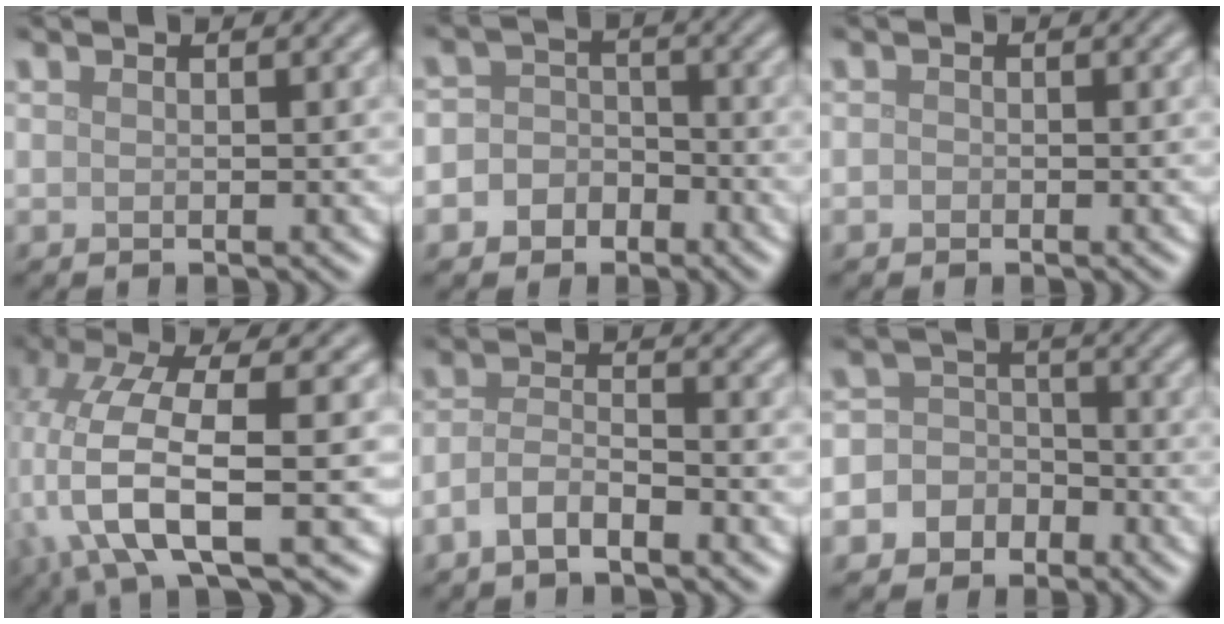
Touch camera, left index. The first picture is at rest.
{"total": 4.9, "force": [-2.2, 4.3, 0.9], "torque": [0.012, 0.010, -0.060]}
{"total": 0.5, "force": [-0.2, 0.4, 0.1], "torque": [-0.002, -0.003, -0.006]}
{"total": 8.9, "force": [-2.2, 3.1, 8.1], "torque": [-0.175, -0.003, -0.043]}
{"total": 3.0, "force": [-2.0, 1.0, 2.0], "torque": [-0.043, 0.007, -0.046]}
{"total": 6.8, "force": [-3.0, 6.1, 1.1], "torque": [-0.009, 0.012, -0.075]}